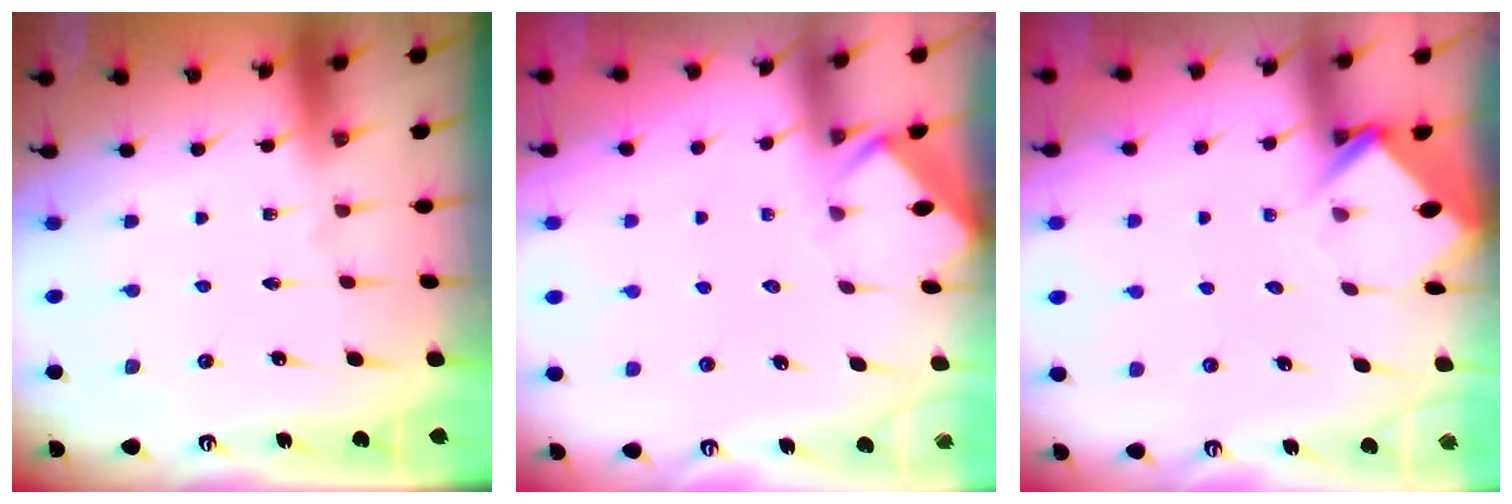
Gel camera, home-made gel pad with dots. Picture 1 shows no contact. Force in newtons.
{"total": 3.4, "press": 3.3, "slide": 0.5}
{"total": 3.8, "press": 3.8, "slide": 0.2}